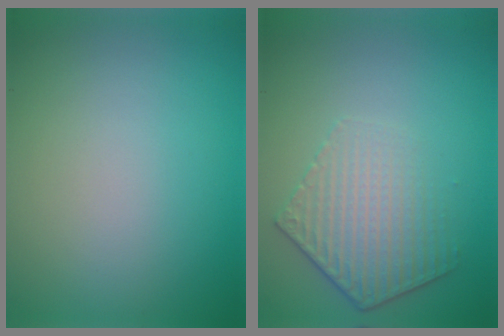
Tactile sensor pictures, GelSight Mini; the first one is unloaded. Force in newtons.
{"total": 4.3, "press": 3.2, "slide": 2.9}